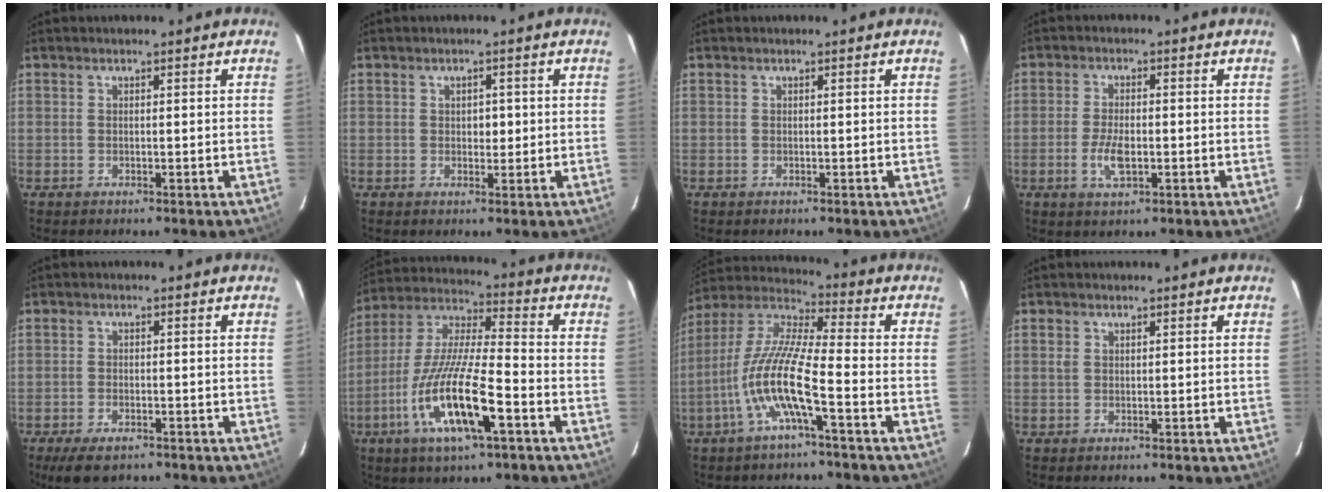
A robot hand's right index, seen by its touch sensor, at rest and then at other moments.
{"total": 2.0, "force": [0.1, 1.6, 1.2], "torque": [-0.014, 0.005, 0.001]}
{"total": 0.0}
{"total": 5.2, "force": [-1.5, 2.3, 4.5], "torque": [-0.095, -0.003, -0.027]}
{"total": 5.9, "force": [-4.3, 2.5, 3.2], "torque": [-0.078, -0.019, -0.070]}
{"total": 17.5, "force": [-7.4, 3.5, 15.5], "torque": [-0.315, -0.024, -0.143]}
{"total": 12.7, "force": [-5.0, 1.5, 11.6], "torque": [-0.236, 0.000, -0.102]}
{"total": 0.9, "force": [0.3, 0.8, 0.4], "torque": [-0.009, 0.003, 0.004]}